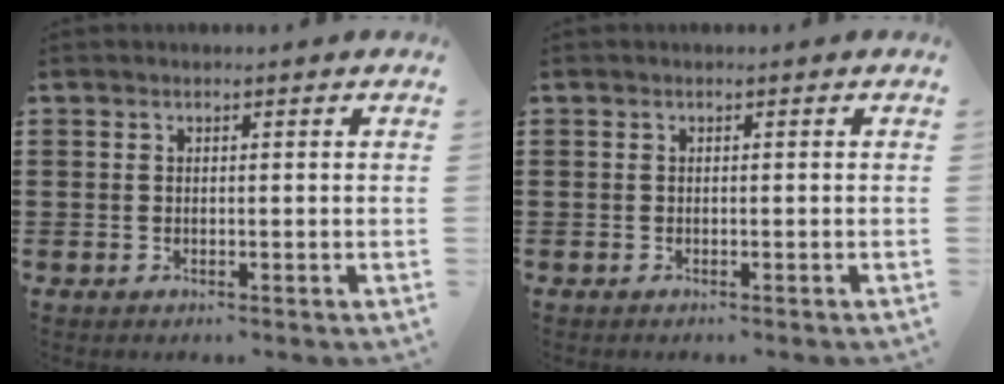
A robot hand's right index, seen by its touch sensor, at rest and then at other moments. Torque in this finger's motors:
{"motor_torque": [-1.01, 1.14, -0.01, -0.01]}